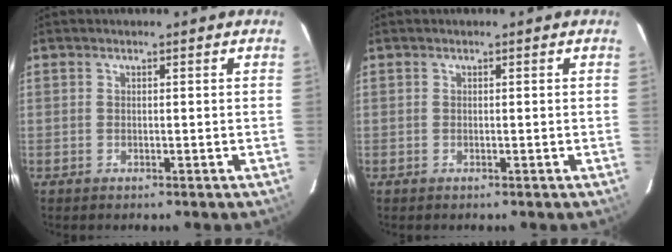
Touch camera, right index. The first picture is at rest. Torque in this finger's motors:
{"motor_torque": [-0.02, 0.02, 0.00, 0.00]}